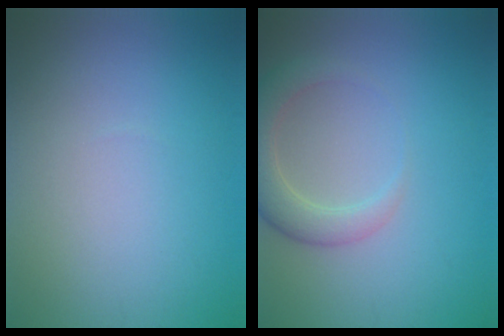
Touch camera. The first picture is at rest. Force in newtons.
{"total": 3.7, "press": 3.6, "slide": 0.4}